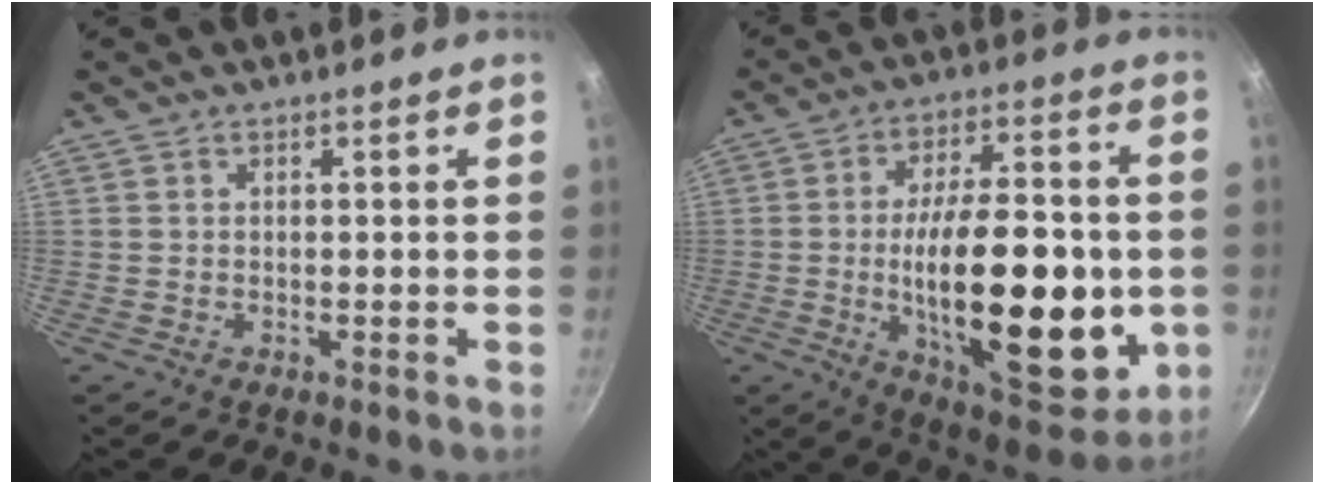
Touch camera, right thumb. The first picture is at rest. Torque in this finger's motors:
{"motor_torque": [2.22, 2.78, 2.56, -0.19, 0.70]}